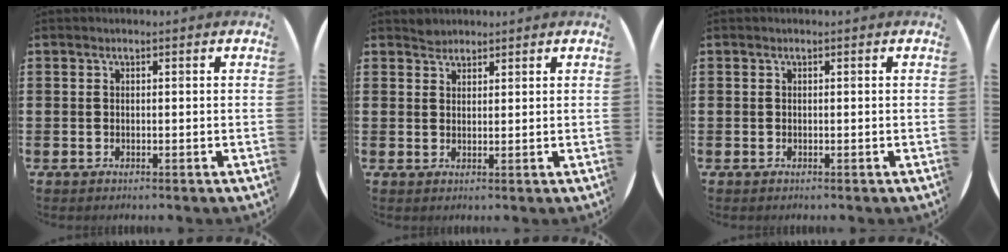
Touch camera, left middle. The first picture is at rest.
{"total": 1.6, "force": [1.5, 0.5, -0.2], "torque": [0.003, 0.002, 0.030]}
{"total": 0.0}